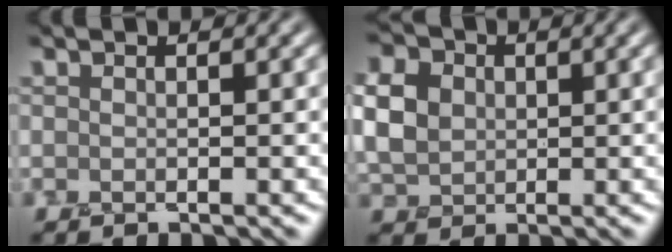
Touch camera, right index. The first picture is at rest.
{"total": 4.1, "force": [1.1, 3.6, 1.7], "torque": [-0.059, 0.018, 0.019]}